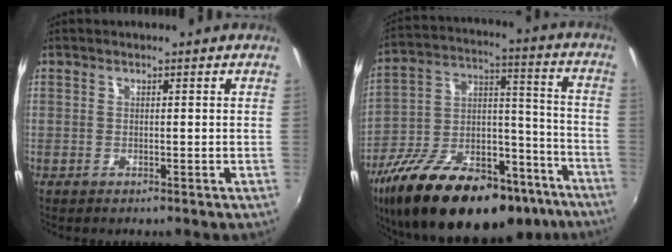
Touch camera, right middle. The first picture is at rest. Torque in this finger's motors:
{"motor_torque": [1.82, -0.32, 0.63, 0.21]}